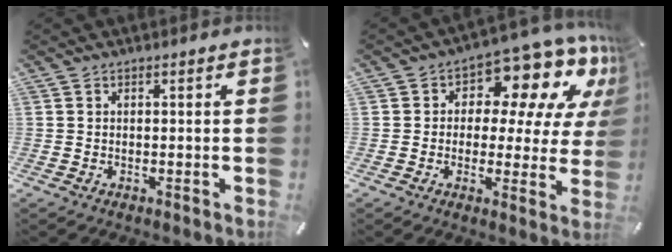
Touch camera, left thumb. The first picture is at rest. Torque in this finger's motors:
{"motor_torque": [0.75, 0.13, 0.38, 0.31, 0.07]}